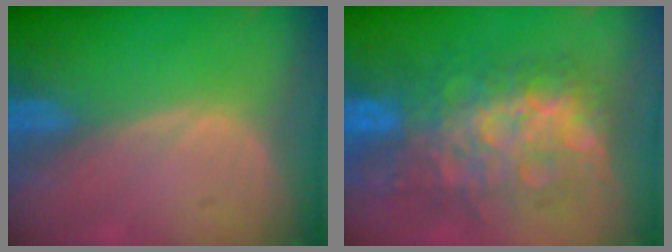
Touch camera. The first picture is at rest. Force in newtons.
{"total": 12.4, "press": 12.3, "slide": 1.2}